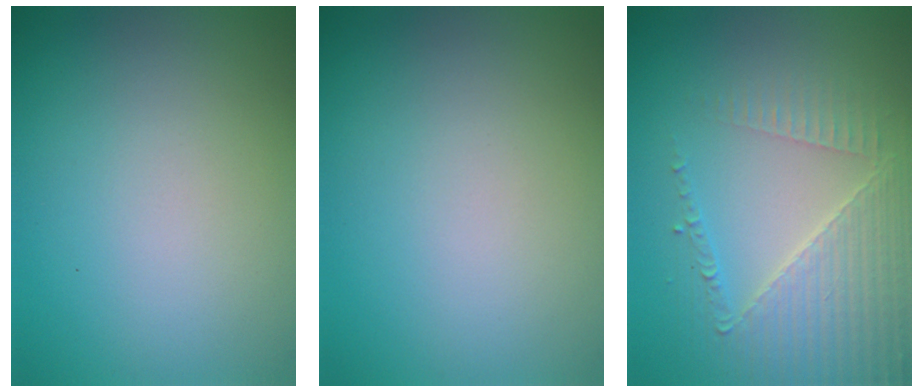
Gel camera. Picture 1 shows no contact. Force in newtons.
{"total": 0.0}
{"total": 4.1, "press": 4.0, "slide": 0.6}